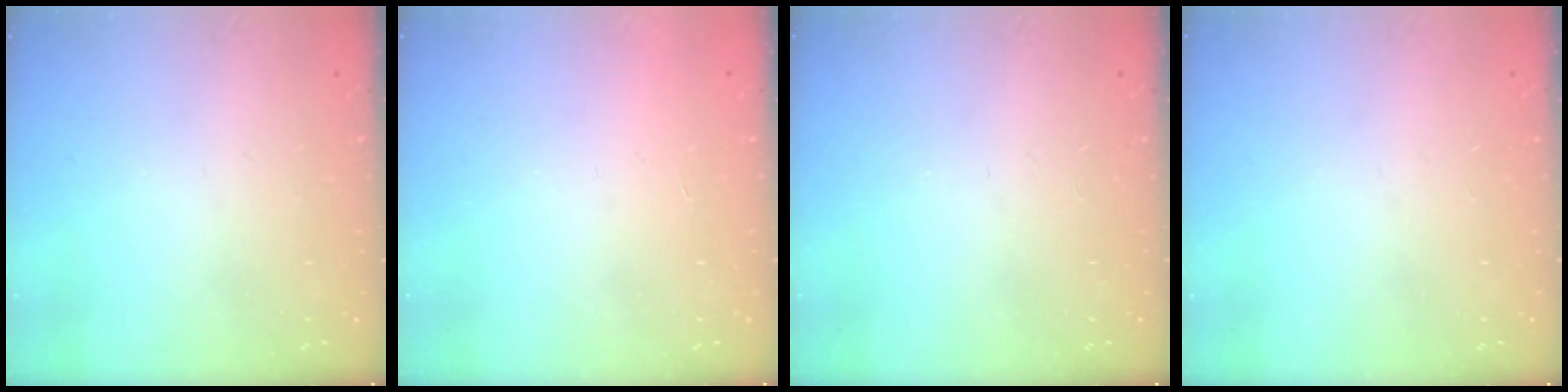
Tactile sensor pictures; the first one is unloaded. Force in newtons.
{"total": 1.5, "press": 1.5, "slide": 0.1}
{"total": 0.0}
{"total": 0.0}